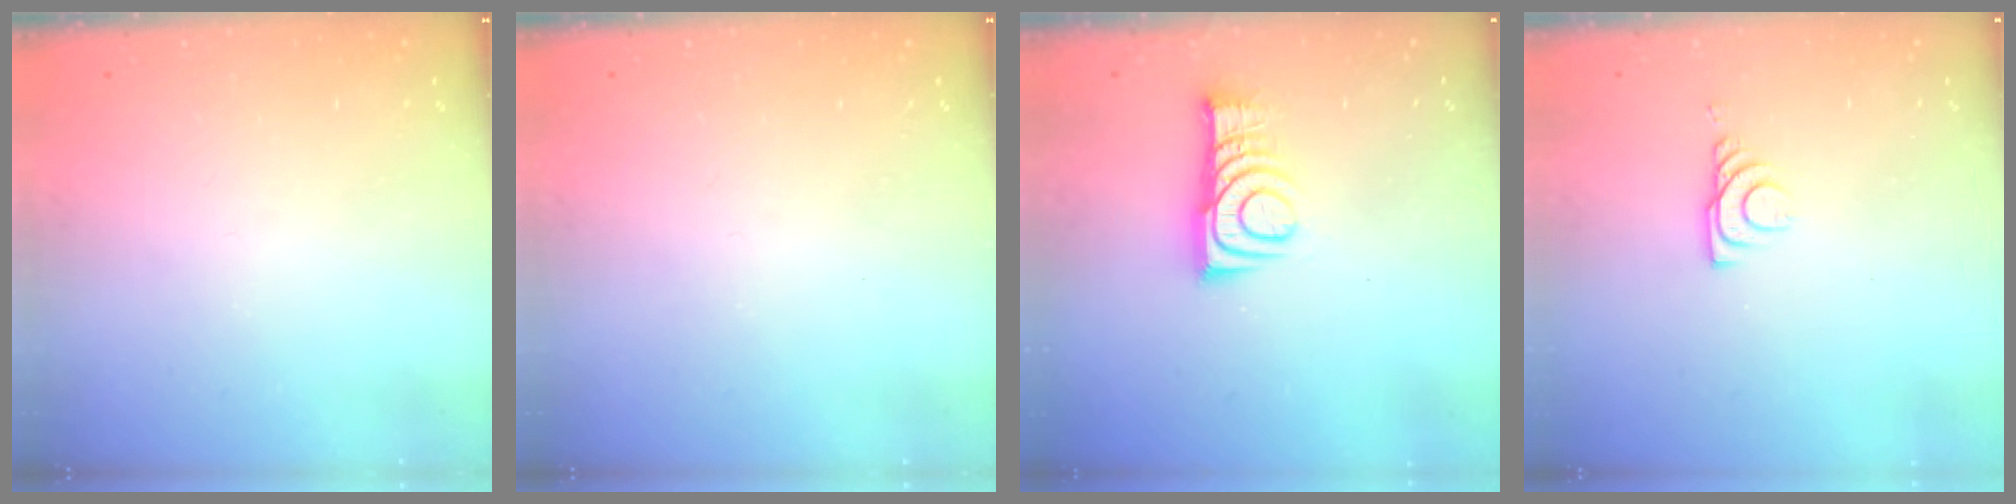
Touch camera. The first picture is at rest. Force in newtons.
{"total": 0.0}
{"total": 9.3, "press": 9.3, "slide": 0.2}
{"total": 6.9, "press": 6.9, "slide": 0.8}